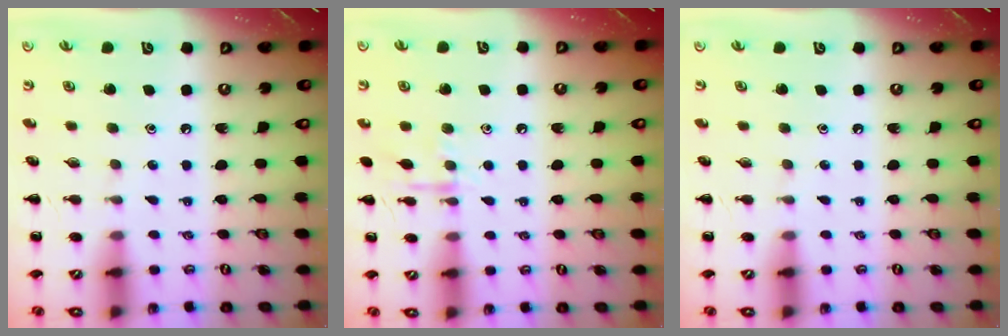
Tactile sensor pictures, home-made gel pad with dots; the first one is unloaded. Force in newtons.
{"total": 7.9, "press": 7.8, "slide": 0.8}
{"total": 0.0}